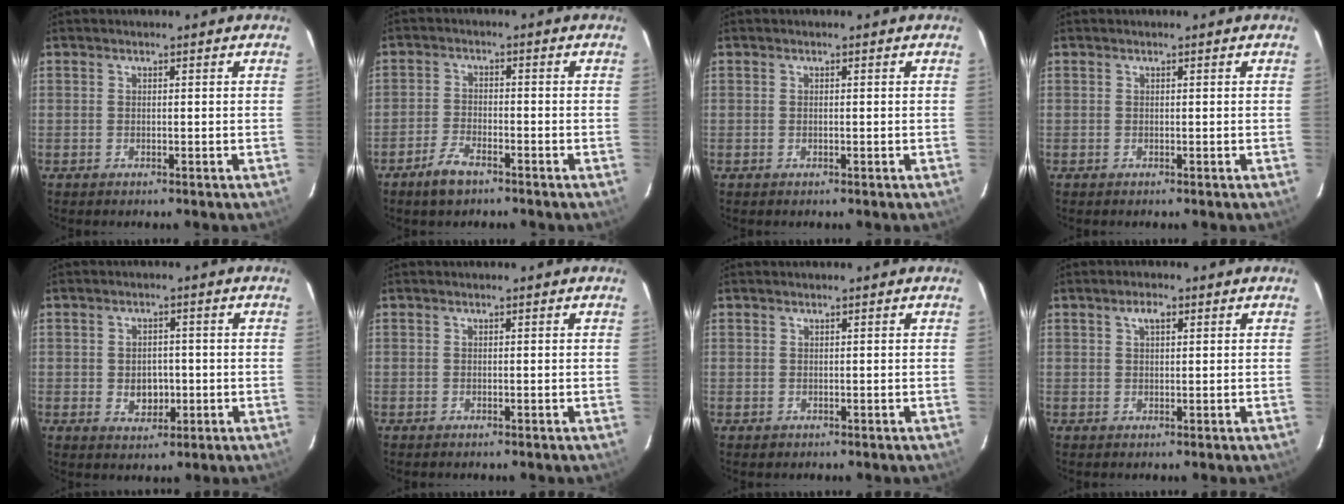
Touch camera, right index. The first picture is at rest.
{"total": 5.1, "force": [-3.7, 2.0, 2.9], "torque": [-0.074, -0.001, -0.070]}
{"total": 0.0}
{"total": 0.0}
{"total": 4.5, "force": [-0.7, 3.6, 2.6], "torque": [-0.046, 0.002, -0.003]}
{"total": 0.0}
{"total": 0.7, "force": [0.1, 0.7, 0.0], "torque": [0.004, 0.003, 0.002]}
{"total": 2.3, "force": [1.1, 1.1, 1.8], "torque": [-0.032, 0.008, 0.019]}